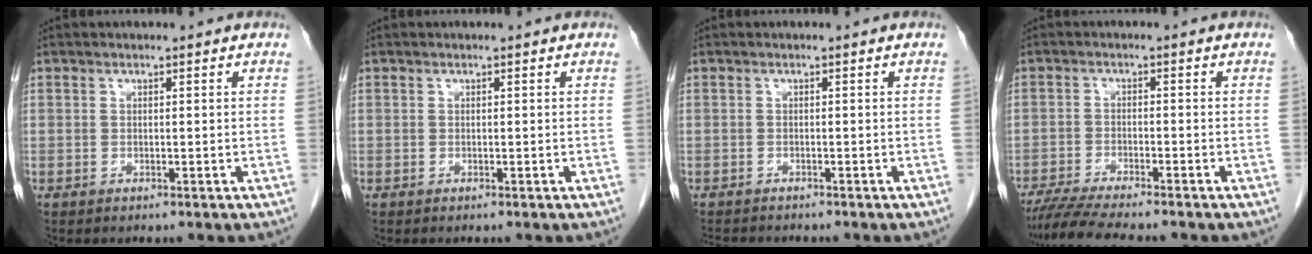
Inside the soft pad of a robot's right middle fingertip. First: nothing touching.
{"total": 0.0}
{"total": 3.6, "force": [-3.4, 0.4, 1.0], "torque": [-0.016, -0.012, -0.052]}
{"total": 8.1, "force": [-7.1, -0.1, 3.9], "torque": [-0.068, -0.022, -0.117]}